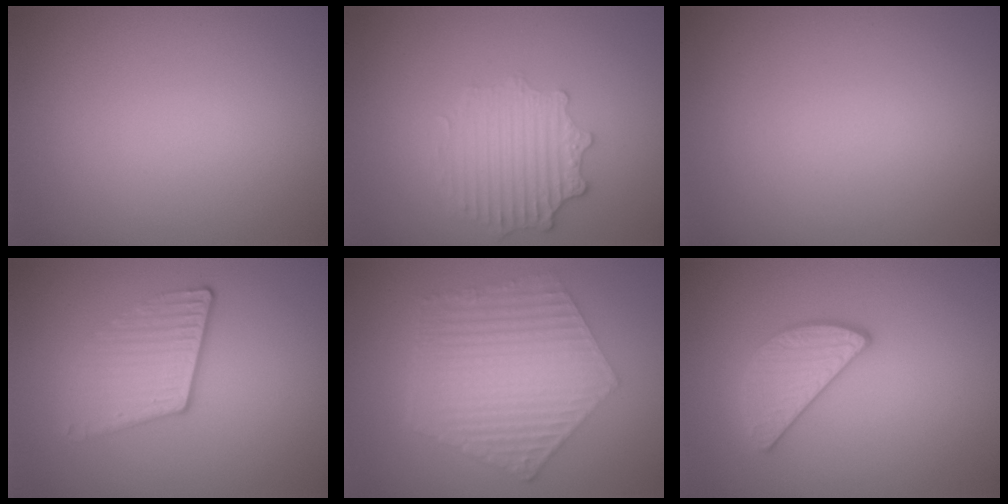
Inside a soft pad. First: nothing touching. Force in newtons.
{"total": 2.6, "press": 2.5, "slide": 0.9}
{"total": 0.0}
{"total": 3.6, "press": 2.7, "slide": 2.4}
{"total": 6.8, "press": 4.8, "slide": 4.7}
{"total": 2.8, "press": 2.7, "slide": 0.4}